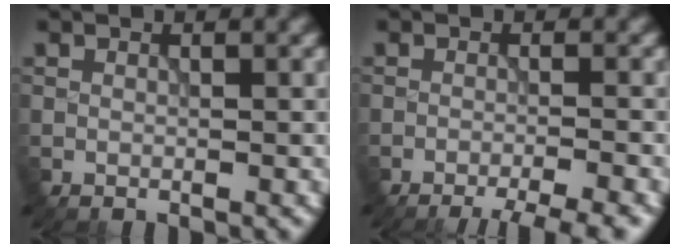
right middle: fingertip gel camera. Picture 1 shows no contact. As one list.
[{"total": 6.1, "force": [-5.1, 1.1, 3.2], "torque": [-0.034, -0.002, -0.068]}]